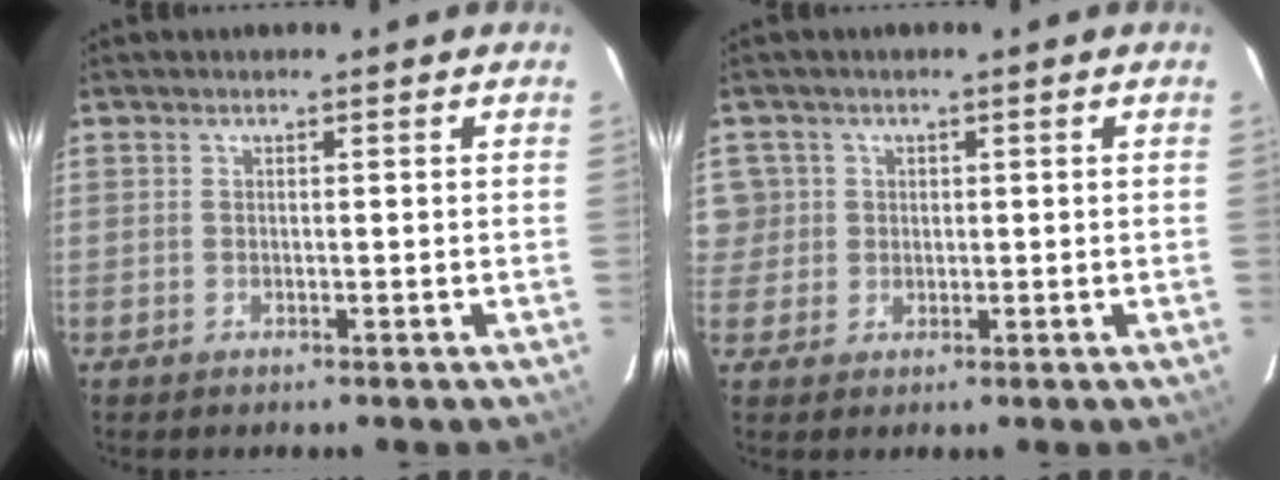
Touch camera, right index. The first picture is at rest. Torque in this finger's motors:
{"motor_torque": [0.05, 0.03, 0.01, -0.02]}